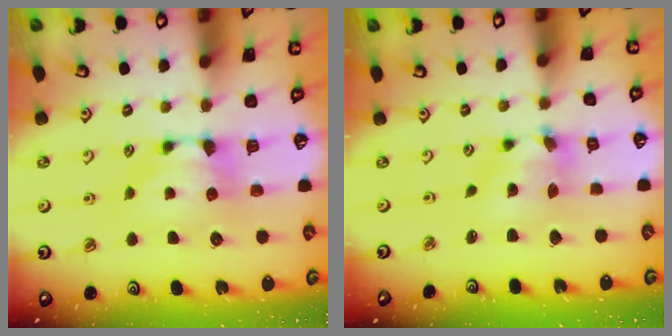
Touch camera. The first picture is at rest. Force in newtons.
{"total": 4.2, "press": 3.8, "slide": 1.8}